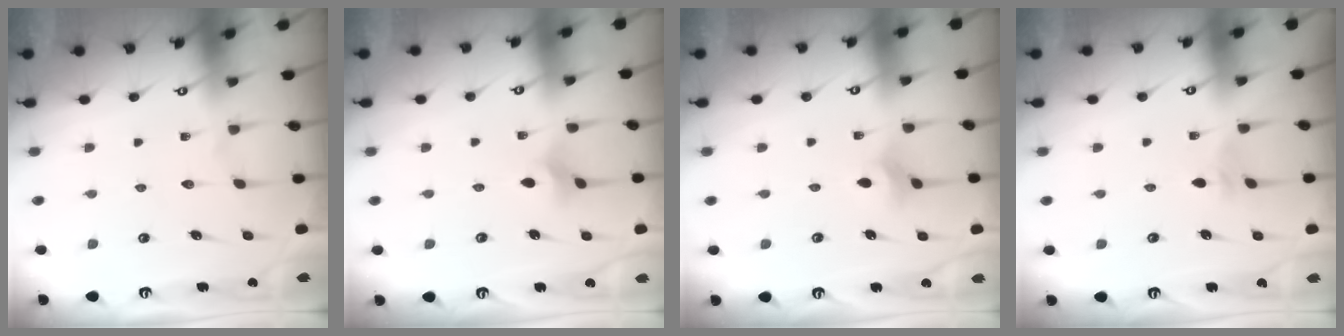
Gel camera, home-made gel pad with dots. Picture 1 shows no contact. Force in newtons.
{"total": 2.9, "press": 2.8, "slide": 0.7}
{"total": 3.9, "press": 3.8, "slide": 0.9}
{"total": 2.0, "press": 2.0, "slide": 0.5}